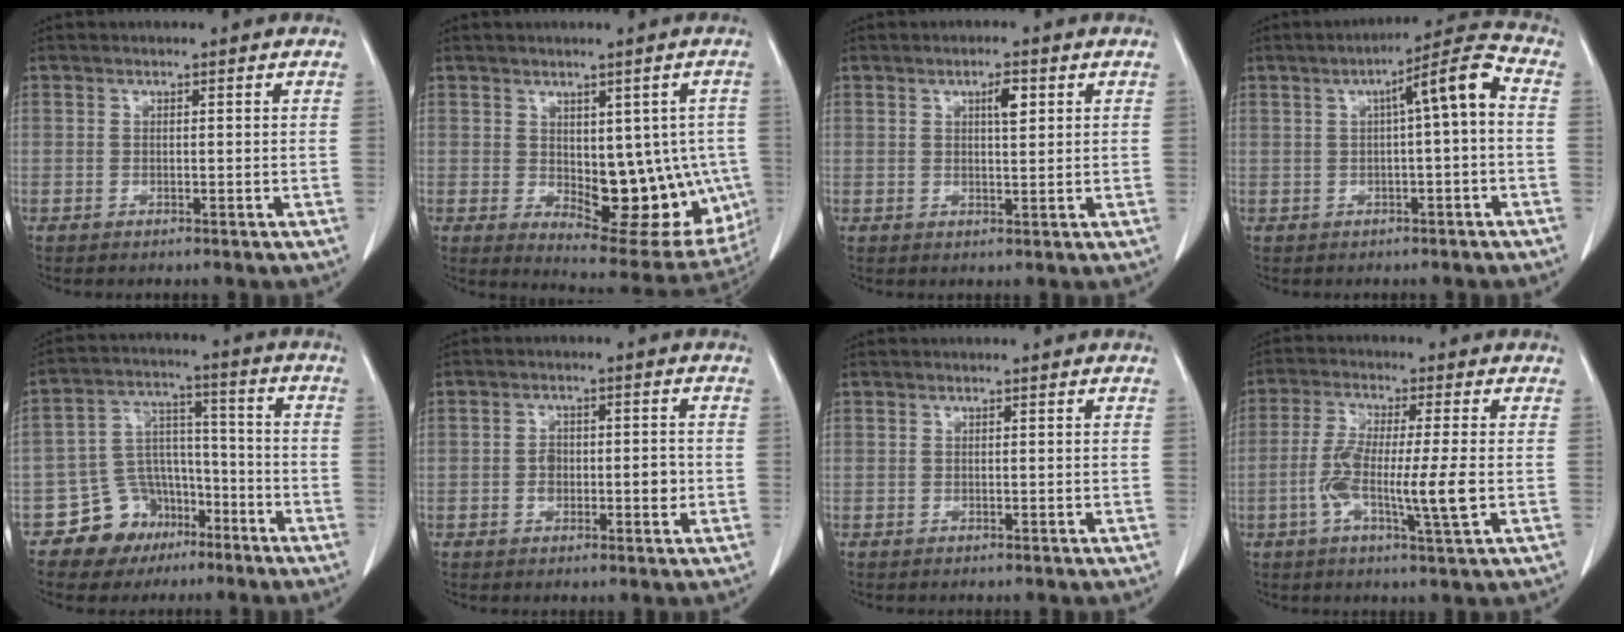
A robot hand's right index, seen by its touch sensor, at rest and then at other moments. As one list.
[{"total": 15.1, "force": [-1.5, 7.1, 13.2], "torque": [-0.149, -0.004, 0.003]}, {"total": 2.9, "force": [1.2, 0.7, 2.5], "torque": [-0.043, -0.001, 0.019]}, {"total": 7.2, "force": [0.6, 0.4, 7.1], "torque": [-0.105, 0.022, 0.004]}, {"total": 9.6, "force": [-5.7, 7.5, 2.1], "torque": [-0.035, 0.044, -0.084]}, {"total": 4.6, "force": [-0.7, 2.5, 3.8], "torque": [-0.057, 0.008, -0.008]}, {"total": 0.0}, {"total": 9.7, "force": [-1.9, 0.3, 9.5], "torque": [-0.178, -0.009, -0.042]}]